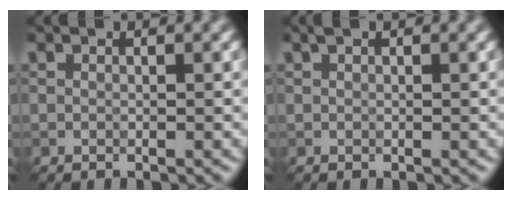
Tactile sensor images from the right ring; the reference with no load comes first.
{"total": 0.7, "force": [0.6, 0.2, 0.4], "torque": [-0.008, -0.003, 0.007]}